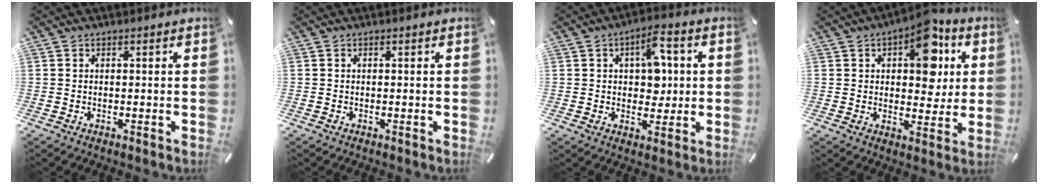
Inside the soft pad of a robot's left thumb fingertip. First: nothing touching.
{"total": 0.0}
{"total": 9.5, "force": [2.1, 6.0, 7.1], "torque": [-0.084, -0.002, 0.031]}
{"total": 13.7, "force": [5.6, 8.2, 9.5], "torque": [-0.122, -0.022, 0.095]}